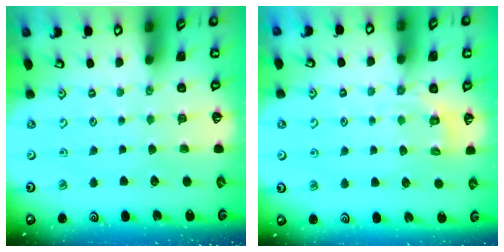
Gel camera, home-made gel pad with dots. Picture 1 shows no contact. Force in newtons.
{"total": 3.3, "press": 2.9, "slide": 1.5}